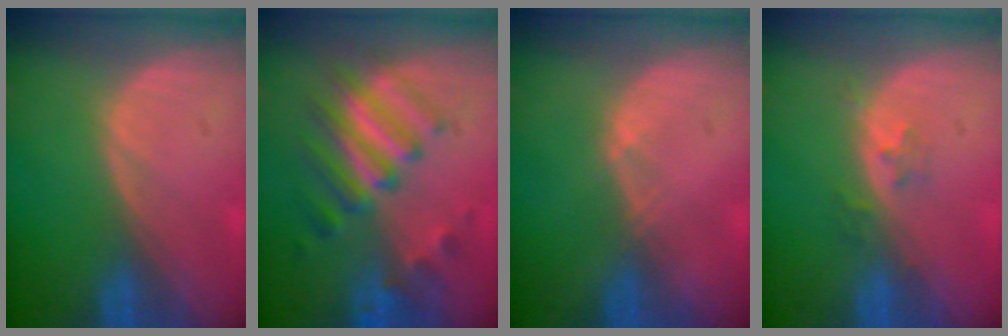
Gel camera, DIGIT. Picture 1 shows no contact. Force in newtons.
{"total": 7.6, "press": 7.6, "slide": 0.9}
{"total": 0.6, "press": 0.5, "slide": 0.3}
{"total": 2.1, "press": 1.8, "slide": 1.2}